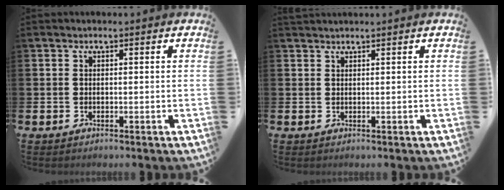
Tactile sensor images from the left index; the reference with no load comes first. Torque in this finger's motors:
{"motor_torque": [-0.19, -0.10, 0.05, 0.00]}